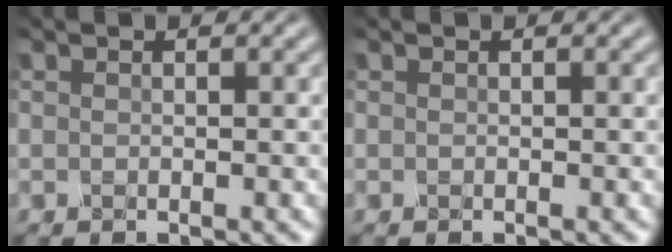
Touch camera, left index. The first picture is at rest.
{"total": 0.0}